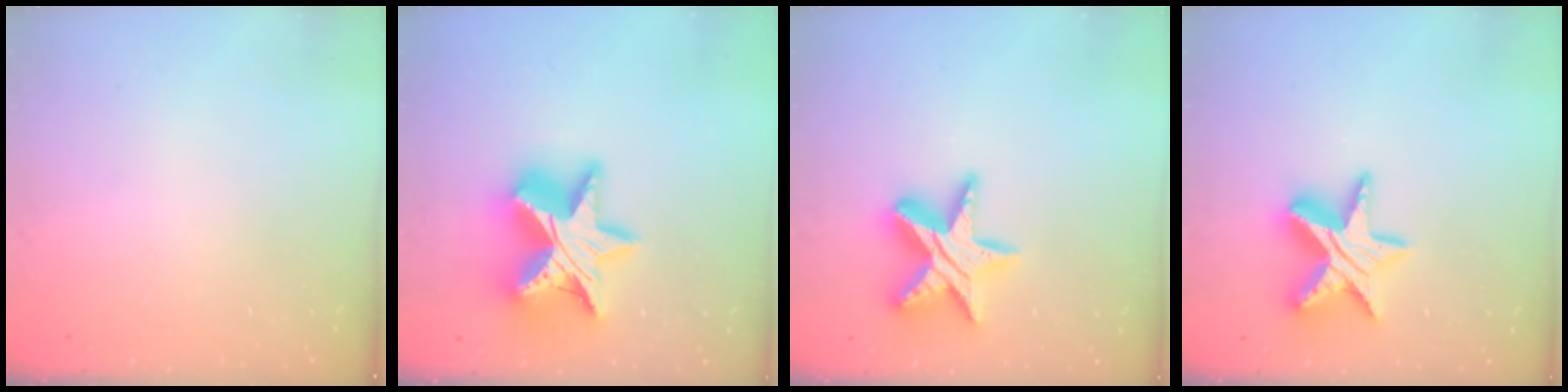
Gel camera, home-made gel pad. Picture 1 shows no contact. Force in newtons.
{"total": 22.0, "press": 22.0, "slide": 1.6}
{"total": 17.2, "press": 17.1, "slide": 1.3}
{"total": 16.4, "press": 16.4, "slide": 0.9}